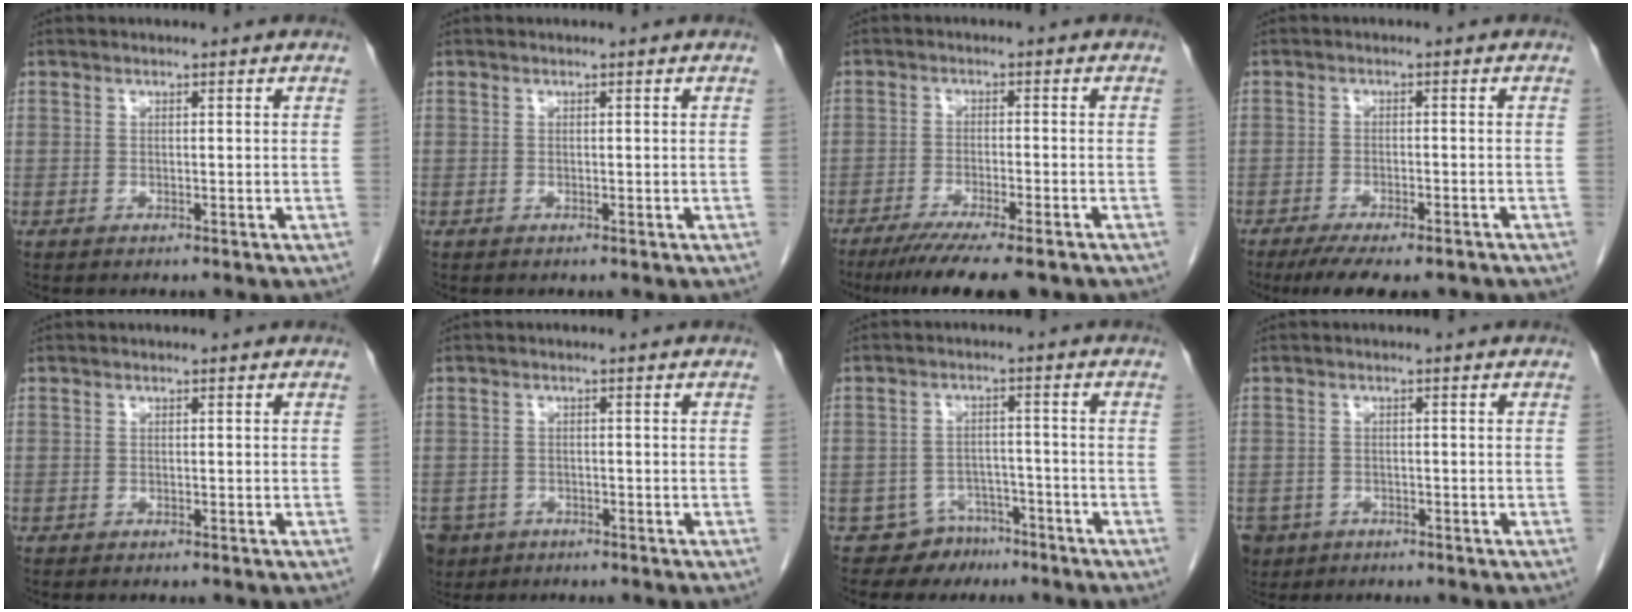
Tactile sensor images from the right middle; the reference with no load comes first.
{"total": 0.0}
{"total": 11.2, "force": [-8.8, 1.1, 6.8], "torque": [-0.092, -0.022, -0.134]}
{"total": 10.1, "force": [-8.1, 2.7, 5.5], "torque": [-0.077, -0.010, -0.117]}
{"total": 0.0}
{"total": 5.6, "force": [-3.6, 4.2, 1.0], "torque": [-0.023, 0.001, -0.057]}
{"total": 5.0, "force": [-3.8, 3.2, -0.4], "torque": [0.013, 0.011, -0.058]}
{"total": 4.8, "force": [-3.0, 3.7, 0.9], "torque": [-0.022, 0.001, -0.047]}